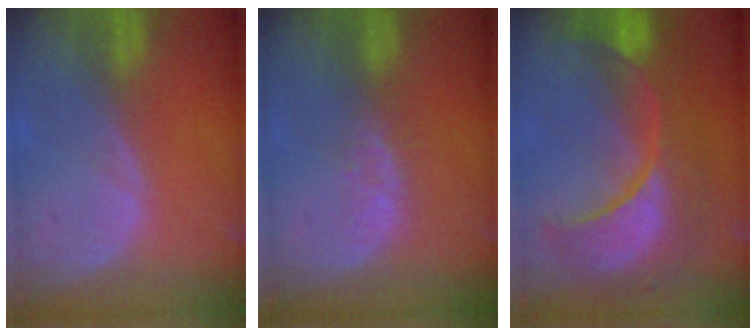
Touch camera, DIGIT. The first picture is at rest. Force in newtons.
{"total": 2.9, "press": 2.3, "slide": 1.8}
{"total": 12.5, "press": 12.4, "slide": 1.3}